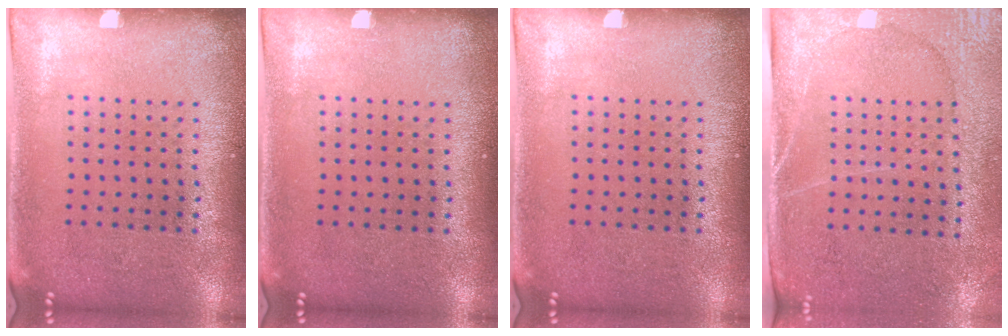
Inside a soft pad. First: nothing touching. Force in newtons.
{"total": 0.0}
{"total": 0.0}
{"total": 2.9, "press": 2.6, "slide": 1.3}